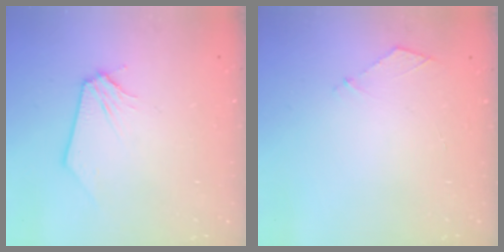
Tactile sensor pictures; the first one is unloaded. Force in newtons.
{"total": 5.1, "press": 5.1, "slide": 0.8}